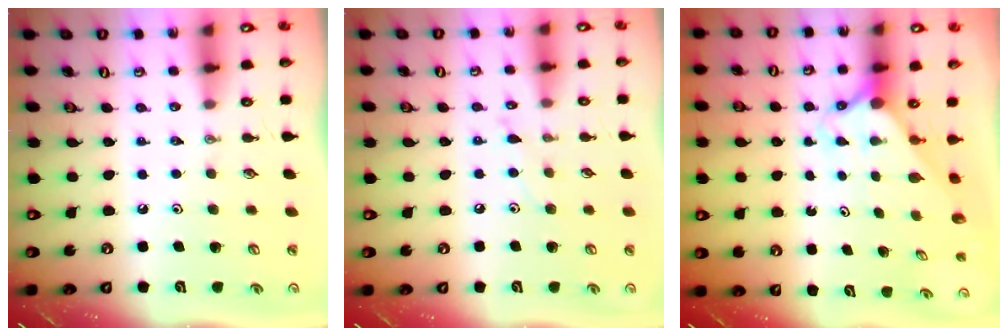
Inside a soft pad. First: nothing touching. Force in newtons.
{"total": 6.4, "press": 6.4, "slide": 0.3}
{"total": 2.3, "press": 2.3, "slide": 0.2}